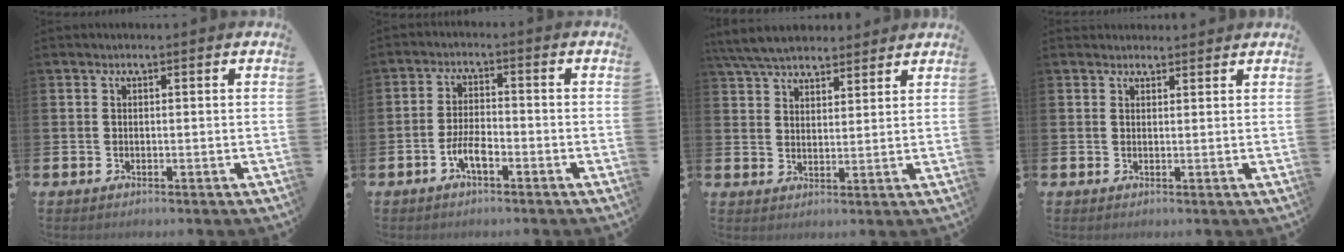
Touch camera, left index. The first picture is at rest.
{"total": 3.6, "force": [-1.7, 1.3, 2.9], "torque": [-0.060, 0.004, -0.033]}
{"total": 6.2, "force": [5.8, 1.5, 1.4], "torque": [-0.051, -0.018, 0.109]}
{"total": 1.5, "force": [1.5, 0.5, 0.0], "torque": [0.008, -0.004, 0.025]}